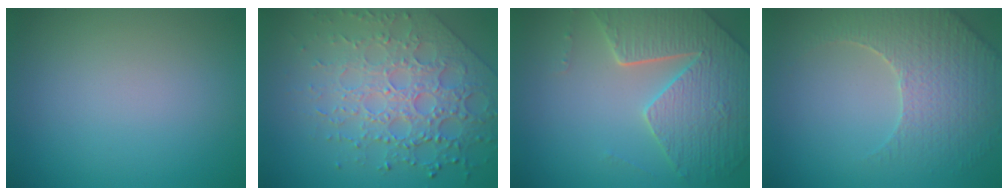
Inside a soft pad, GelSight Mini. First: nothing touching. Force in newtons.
{"total": 7.4, "press": 5.4, "slide": 5.1}
{"total": 6.7, "press": 5.3, "slide": 4.0}
{"total": 4.3, "press": 4.2, "slide": 1.2}